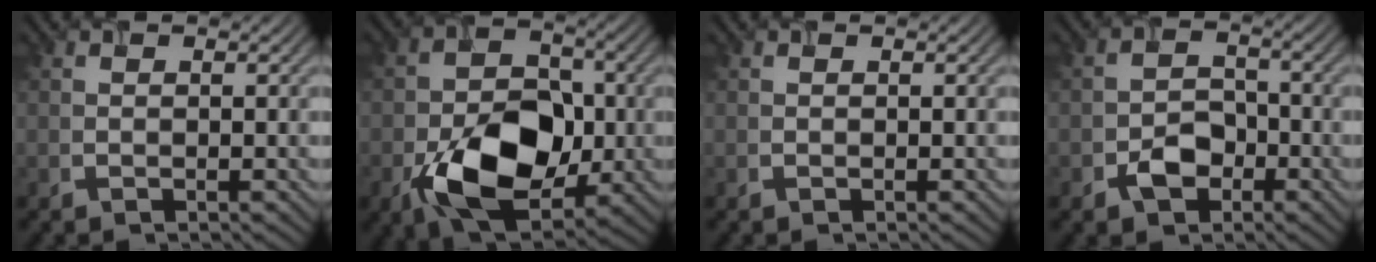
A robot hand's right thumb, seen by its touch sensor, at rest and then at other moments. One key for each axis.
{"total": 11.9, "fx": -3.9, "fy": 7.8, "fz": 8.2, "tx": -0.155, "ty": -0.012, "tz": -0.065}
{"total": 0.0}
{"total": 3.8, "fx": -2.3, "fy": 2.5, "fz": 1.6, "tx": -0.026, "ty": 0.005, "tz": -0.046}